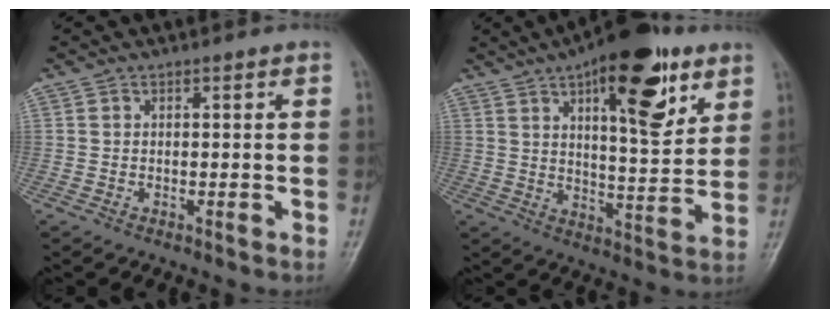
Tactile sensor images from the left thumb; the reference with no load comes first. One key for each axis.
{"total": 18.8, "fx": 9.5, "fy": 7.3, "fz": 14.6, "tx": -0.172, "ty": -0.035, "tz": 0.140}